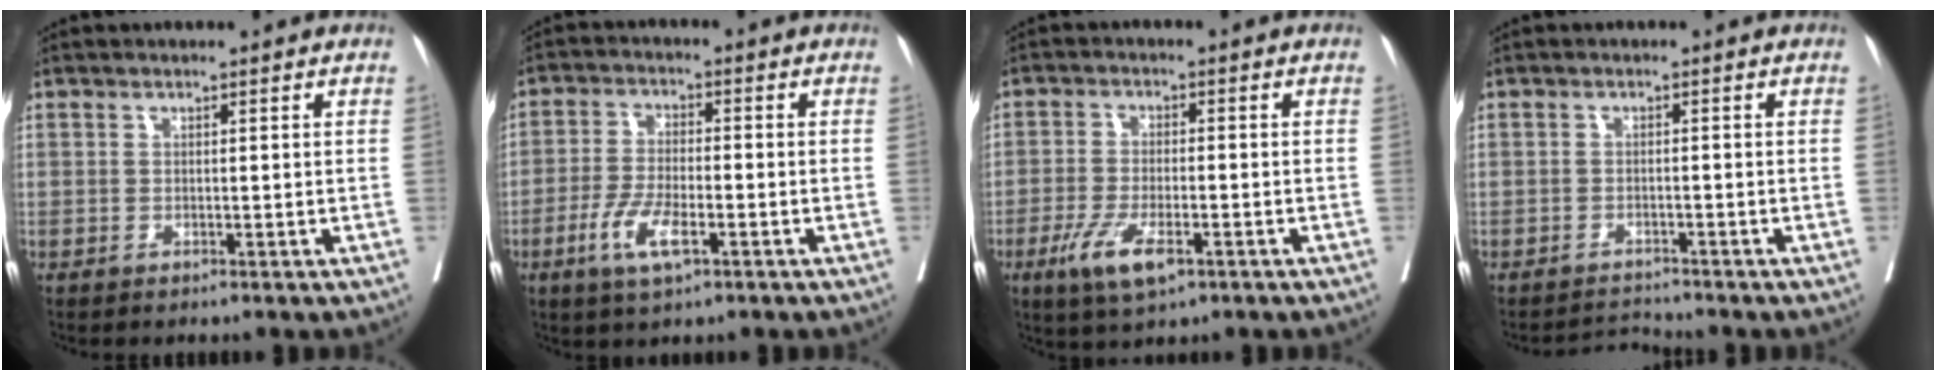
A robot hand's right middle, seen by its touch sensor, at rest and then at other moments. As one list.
[{"total": 6.8, "force": [-3.1, 1.9, 5.7], "torque": [-0.116, -0.007, -0.055]}, {"total": 7.1, "force": [-3.6, 2.1, 5.8], "torque": [-0.116, -0.013, -0.059]}, {"total": 2.2, "force": [-2.0, -0.7, -0.8], "torque": [0.013, -0.013, -0.030]}]